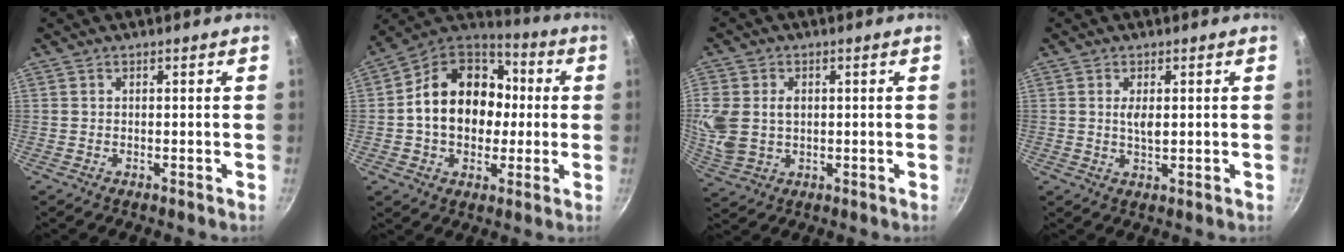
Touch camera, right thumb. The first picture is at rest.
{"total": 19.6, "force": [0.5, 15.1, 12.5], "torque": [-0.178, 0.036, -0.002]}
{"total": 10.0, "force": [1.0, 7.5, 6.6], "torque": [-0.140, -0.005, 0.022]}
{"total": 3.1, "force": [0.5, 1.3, 2.8], "torque": [-0.046, -0.003, 0.011]}